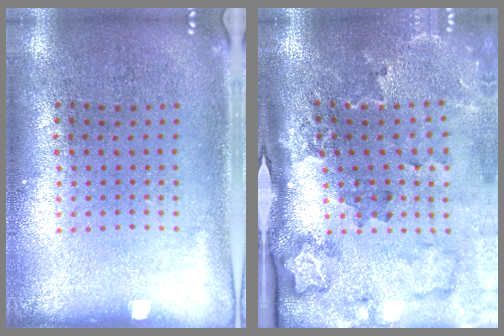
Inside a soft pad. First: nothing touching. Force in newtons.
{"total": 2.3, "press": 2.0, "slide": 1.2}